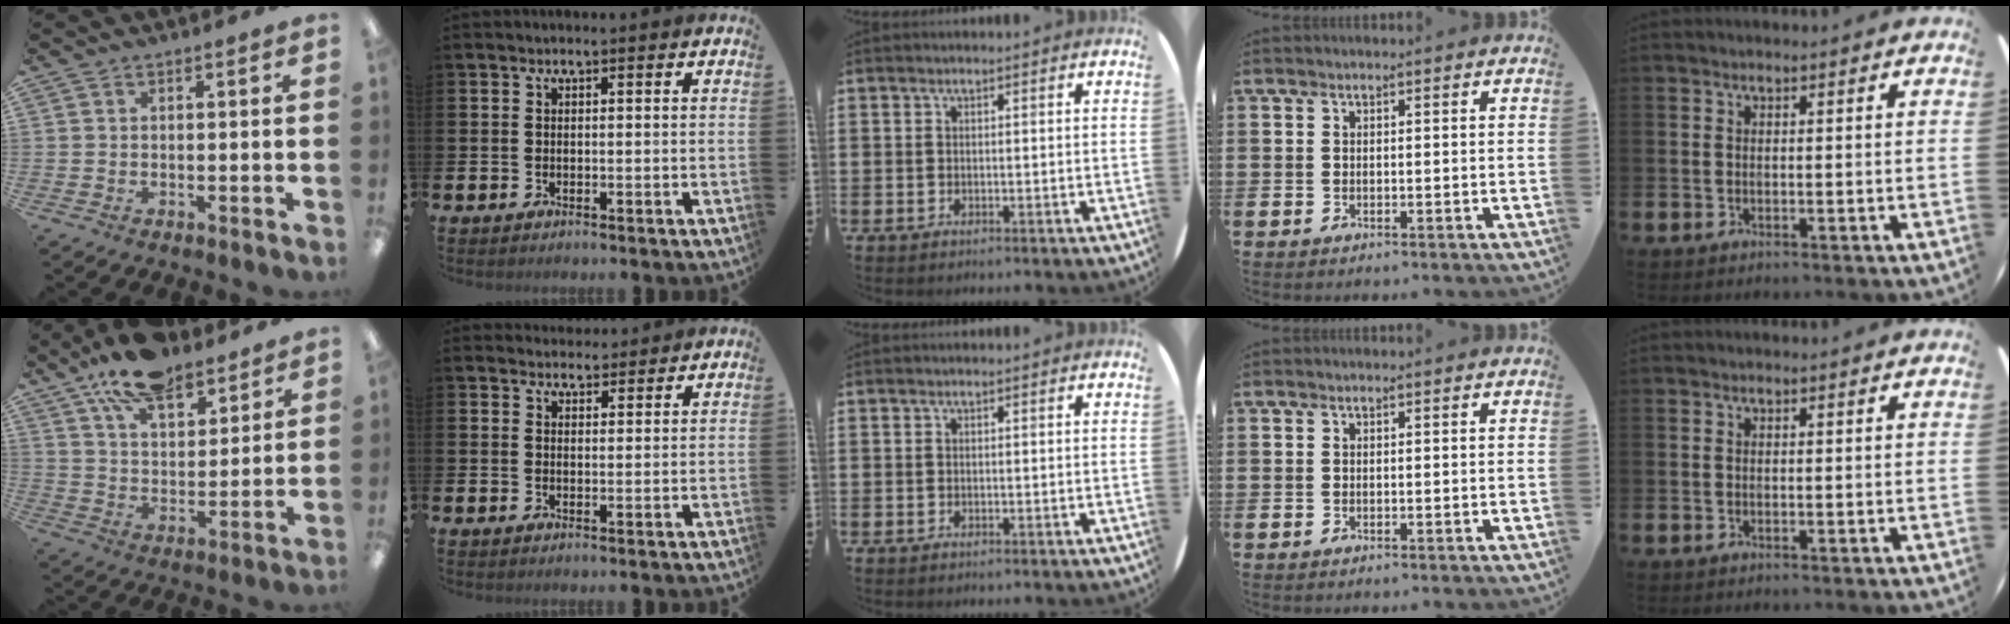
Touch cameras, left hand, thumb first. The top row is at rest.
{"thumb": {"total": 14.2, "force": [10.7, 6.3, 6.8], "torque": [-0.122, -0.051, 0.195]}, "index": {"total": 3.1, "force": [2.9, 1.0, -0.3], "torque": [0.006, -0.014, 0.053]}}